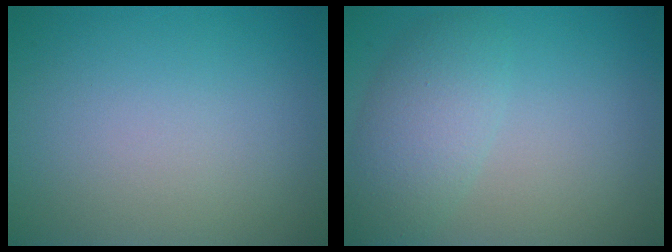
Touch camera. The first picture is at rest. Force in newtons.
{"total": 3.0, "press": 3.0, "slide": 0.3}